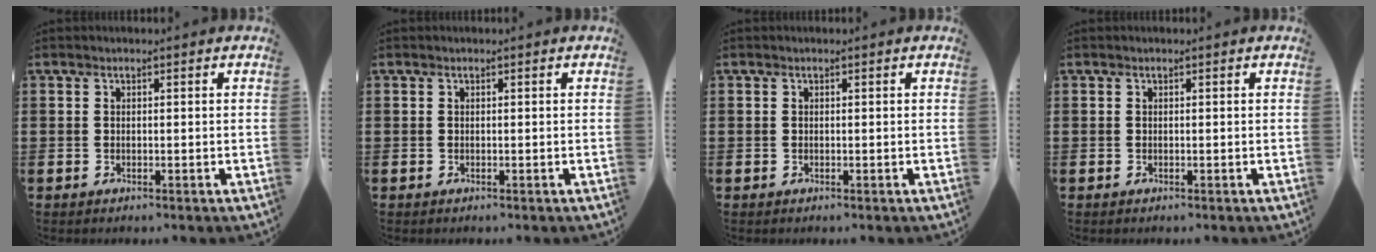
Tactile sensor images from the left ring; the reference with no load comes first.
{"total": 0.0}
{"total": 0.0}
{"total": 0.0}